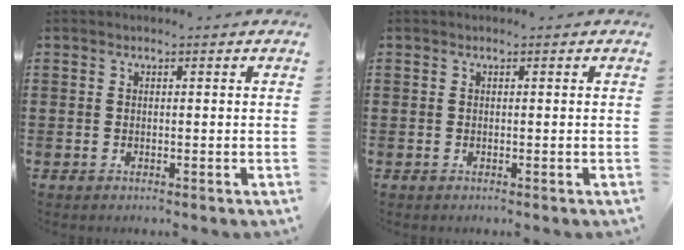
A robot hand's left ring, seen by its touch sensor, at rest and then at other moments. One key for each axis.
{"total": 0.0}